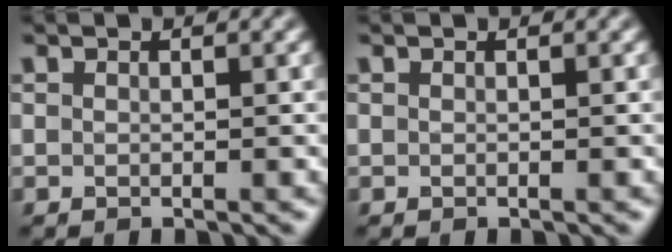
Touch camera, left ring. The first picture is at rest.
{"total": 0.0}